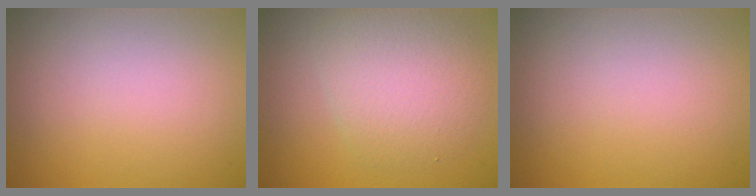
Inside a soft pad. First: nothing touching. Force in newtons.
{"total": 4.7, "press": 4.7, "slide": 0.1}
{"total": 0.0}